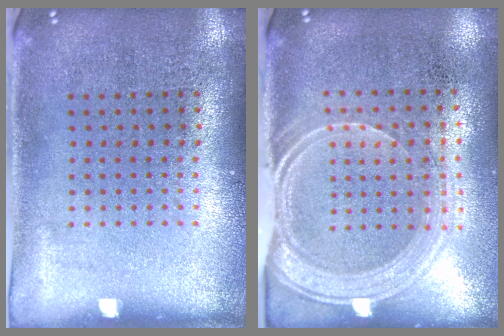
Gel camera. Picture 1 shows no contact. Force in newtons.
{"total": 1.9, "press": 1.6, "slide": 1.1}